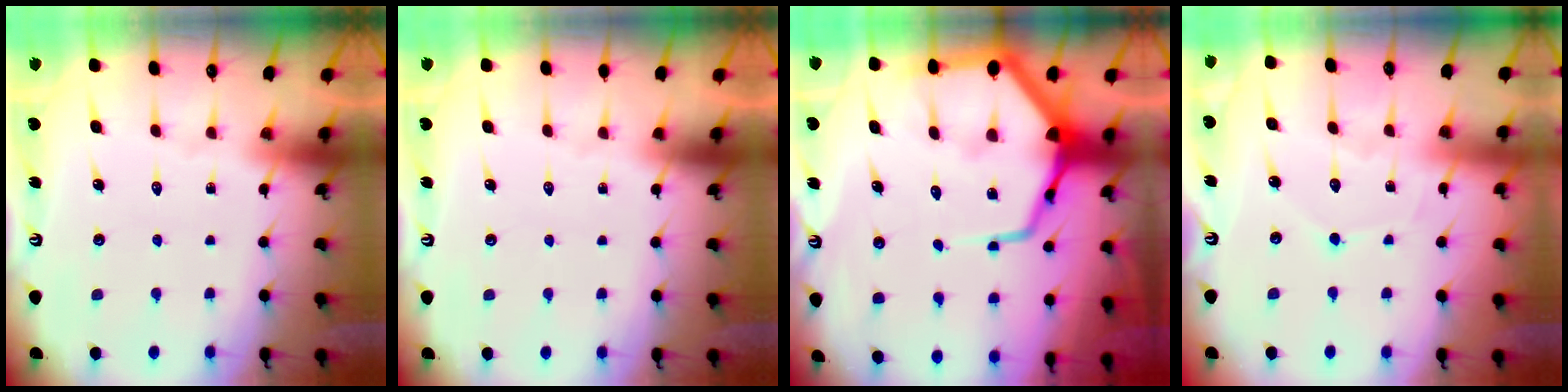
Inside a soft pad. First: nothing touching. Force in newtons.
{"total": 0.0}
{"total": 13.2, "press": 13.1, "slide": 1.5}
{"total": 4.2, "press": 4.2, "slide": 0.5}